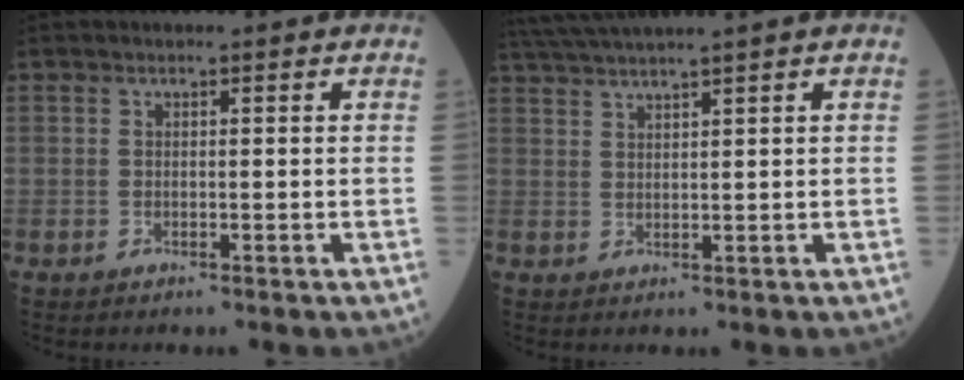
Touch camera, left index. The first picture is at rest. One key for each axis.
{"total": 6.5, "fx": 5.6, "fy": -1.8, "fz": 2.8, "tx": -0.048, "ty": 0.023, "tz": 0.102}